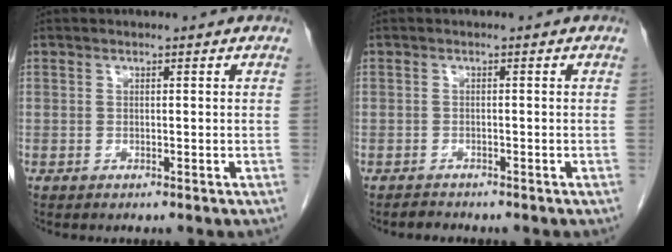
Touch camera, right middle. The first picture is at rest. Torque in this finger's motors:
{"motor_torque": [0.16, -0.11, -0.10, -0.07]}